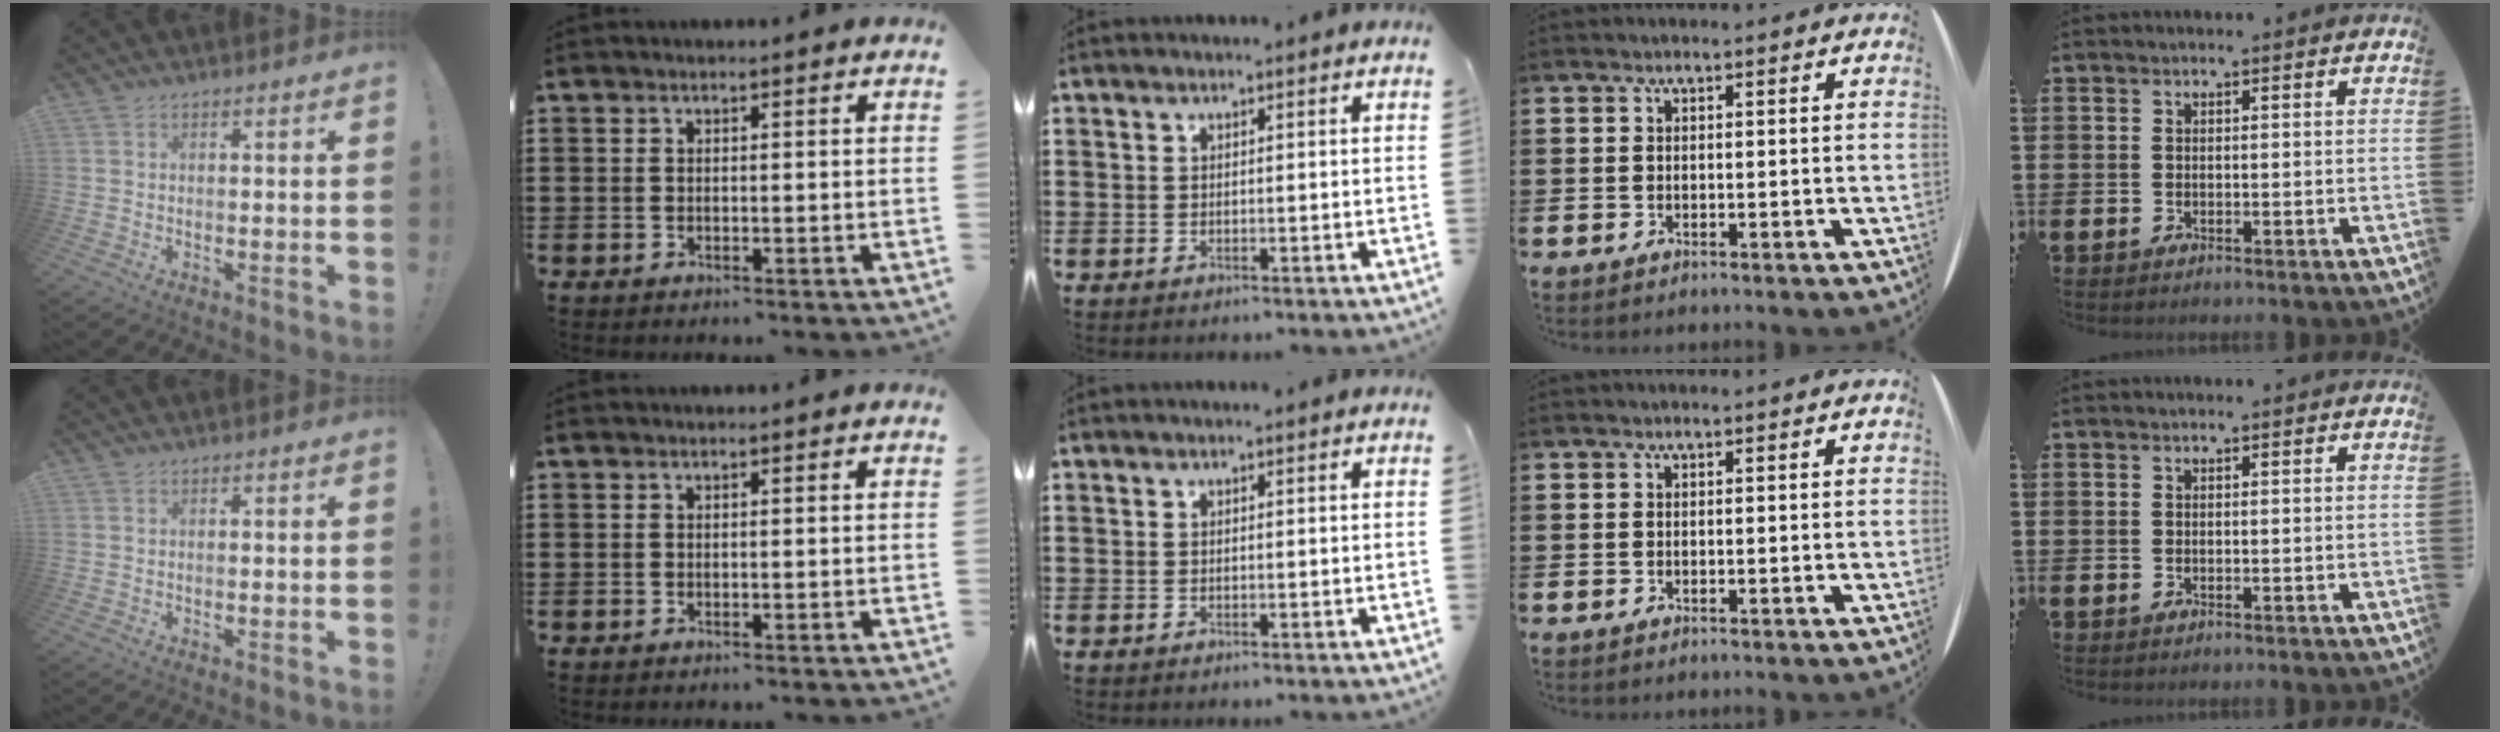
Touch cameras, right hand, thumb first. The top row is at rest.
{}